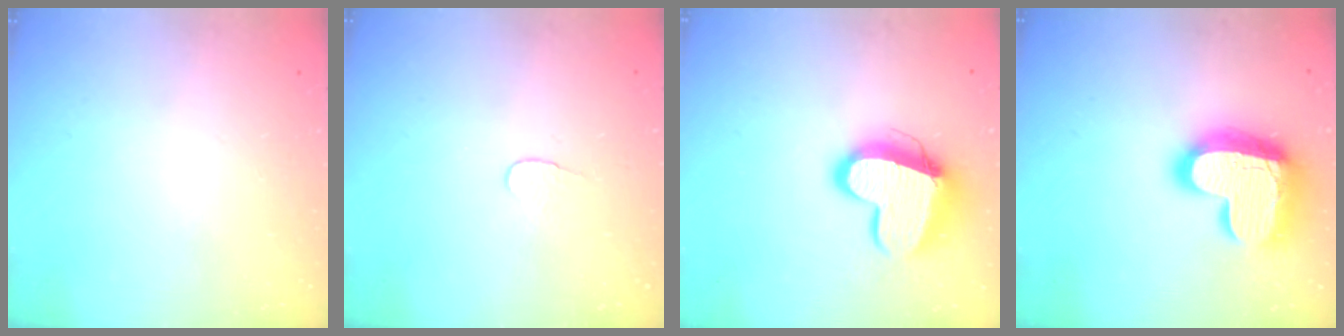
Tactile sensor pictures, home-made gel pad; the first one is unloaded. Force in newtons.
{"total": 3.8, "press": 3.8, "slide": 0.3}
{"total": 14.7, "press": 14.6, "slide": 1.3}
{"total": 19.3, "press": 19.2, "slide": 1.6}